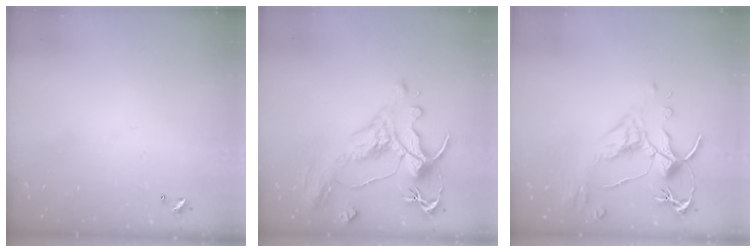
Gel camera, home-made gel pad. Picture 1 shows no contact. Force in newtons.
{"total": 1.7, "press": 0.9, "slide": 1.5}
{"total": 2.5, "press": 2.1, "slide": 1.4}